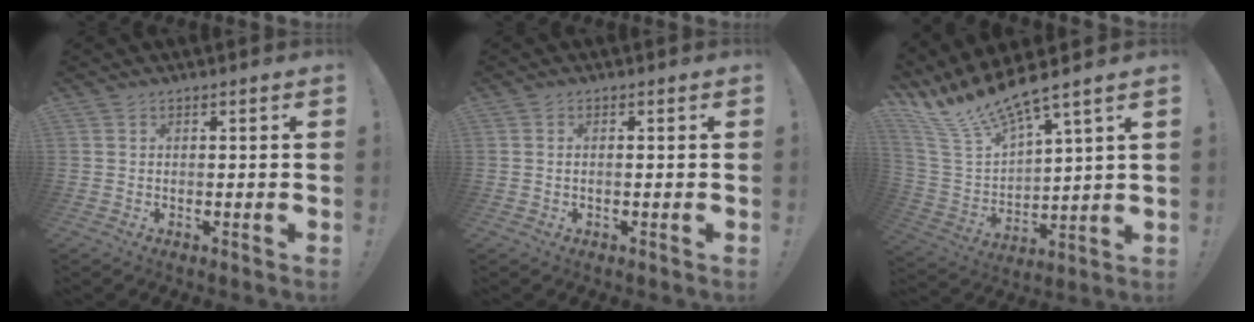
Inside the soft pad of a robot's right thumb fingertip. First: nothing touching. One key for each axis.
{"total": 0.9, "fx": -0.3, "fy": 0.0, "fz": 0.8, "tx": -0.016, "ty": 0.000, "tz": -0.004}
{"total": 15.4, "fx": 13.1, "fy": 2.8, "fz": 7.6, "tx": -0.157, "ty": -0.098, "tz": 0.232}